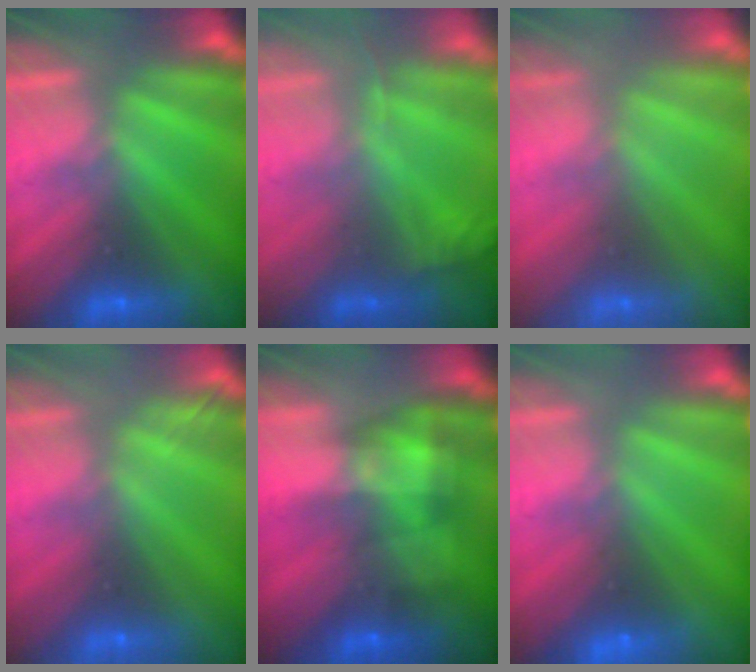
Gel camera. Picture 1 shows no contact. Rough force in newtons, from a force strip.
{"total": 1.1}
{"total": 2.5}
{"total": 2.1}
{"total": 5.0}
{"total": 2.4}